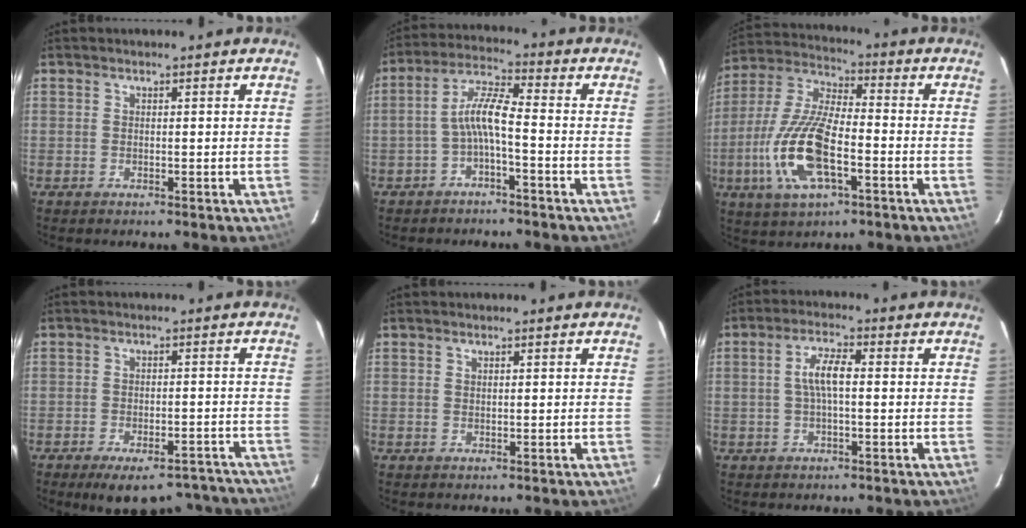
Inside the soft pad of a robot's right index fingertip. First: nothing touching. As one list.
[{"total": 6.0, "force": [-2.3, 0.8, 5.5], "torque": [-0.127, 0.018, -0.044]}, {"total": 16.7, "force": [-5.3, 6.2, 14.6], "torque": [-0.316, -0.009, -0.103]}, {"total": 15.1, "force": [-12.6, 5.8, 5.9], "torque": [-0.105, 0.012, -0.149]}, {"total": 0.6, "force": [0.4, 0.3, 0.4], "torque": [-0.007, 0.003, 0.007]}, {"total": 5.0, "force": [0.2, 1.4, 4.8], "torque": [-0.093, 0.009, 0.004]}]